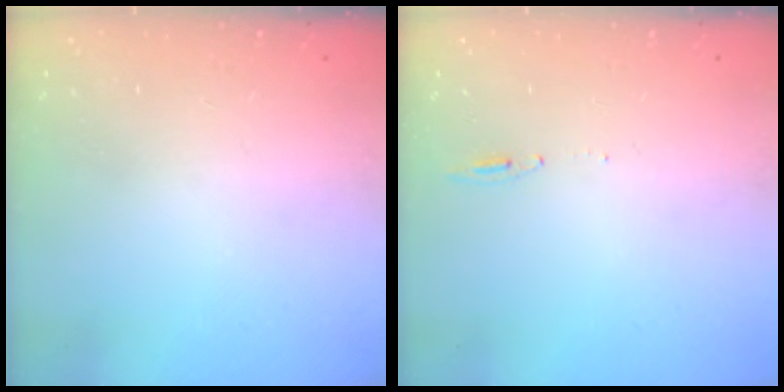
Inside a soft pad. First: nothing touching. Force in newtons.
{"total": 4.8, "press": 4.6, "slide": 1.6}